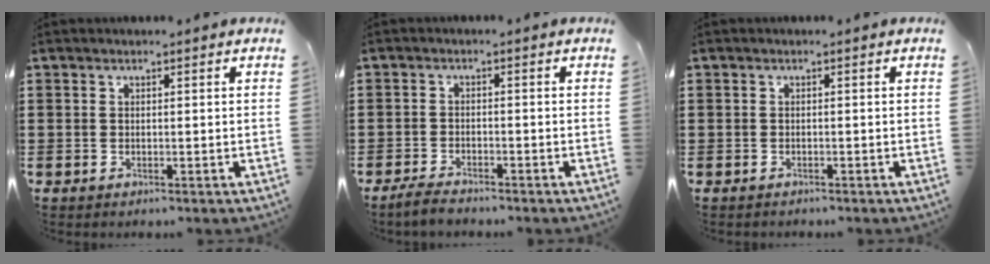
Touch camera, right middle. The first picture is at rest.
{"total": 2.4, "force": [-2.3, 0.4, 0.6], "torque": [-0.021, 0.003, -0.050]}
{"total": 0.6, "force": [-0.5, 0.4, -0.2], "torque": [0.003, 0.005, -0.012]}